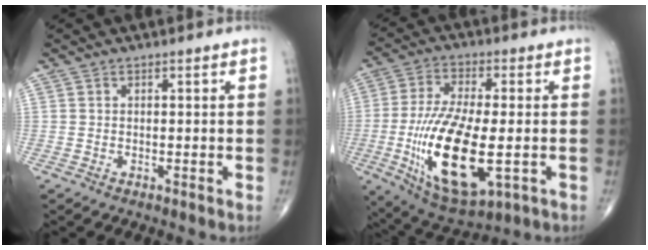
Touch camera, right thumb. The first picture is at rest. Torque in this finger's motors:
{"motor_torque": [2.74, 2.26, 2.10, -0.34, 0.71]}